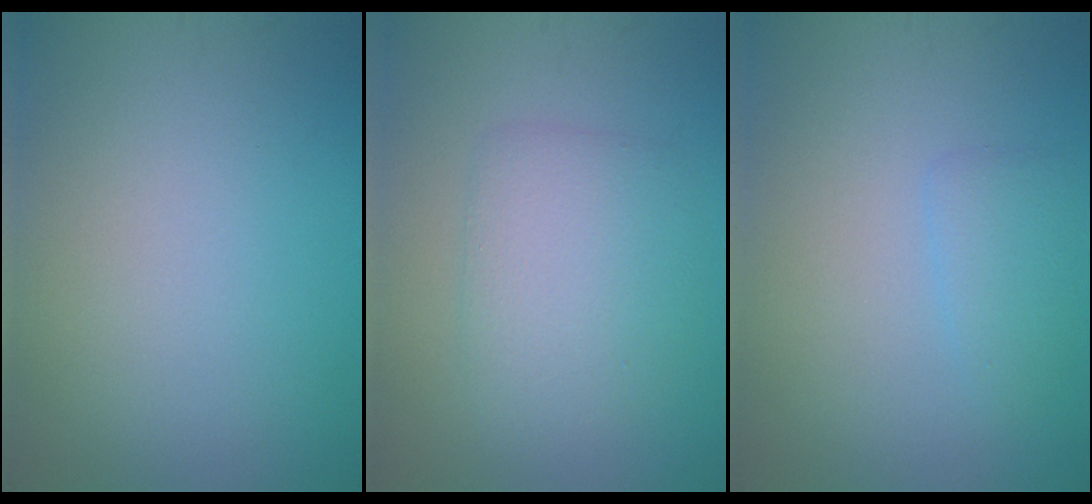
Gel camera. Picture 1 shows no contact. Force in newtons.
{"total": 4.0, "press": 4.0, "slide": 0.1}
{"total": 1.8, "press": 1.8, "slide": 0.0}